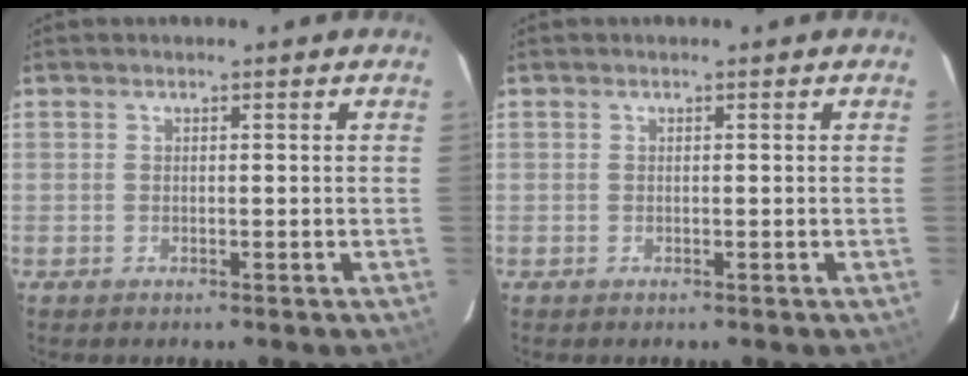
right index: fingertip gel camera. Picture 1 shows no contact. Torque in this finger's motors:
{"motor_torque": [0.00, 0.00, 0.00, 0.00]}